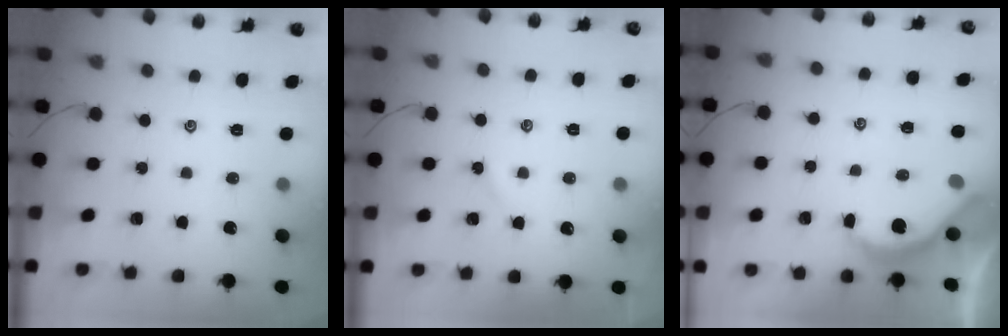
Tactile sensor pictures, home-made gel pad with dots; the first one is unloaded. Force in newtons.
{"total": 2.2, "press": 2.2, "slide": 0.3}
{"total": 4.5, "press": 4.5, "slide": 0.3}